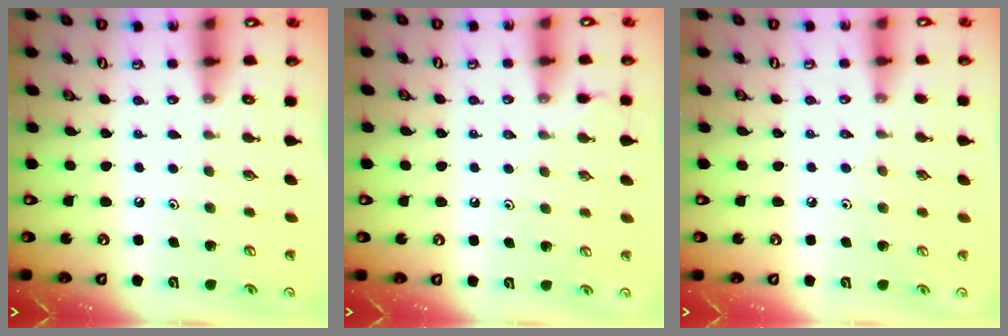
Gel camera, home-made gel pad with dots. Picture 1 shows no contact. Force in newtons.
{"total": 1.9, "press": 1.9, "slide": 0.4}
{"total": 2.6, "press": 2.5, "slide": 0.6}